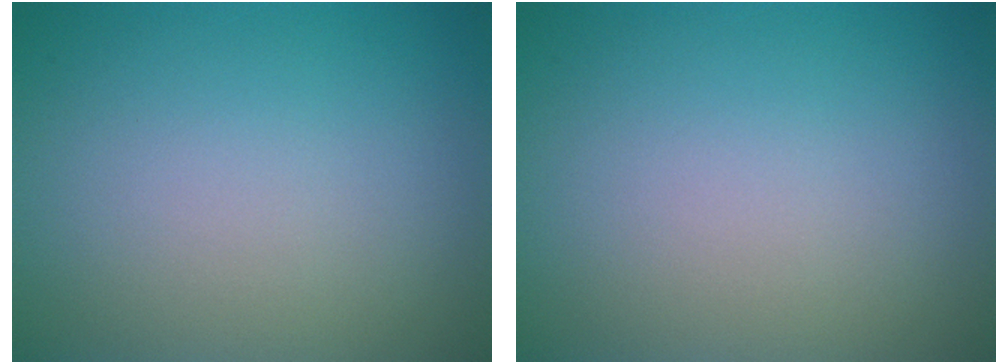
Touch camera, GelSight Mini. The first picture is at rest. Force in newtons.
{"total": 0.0}